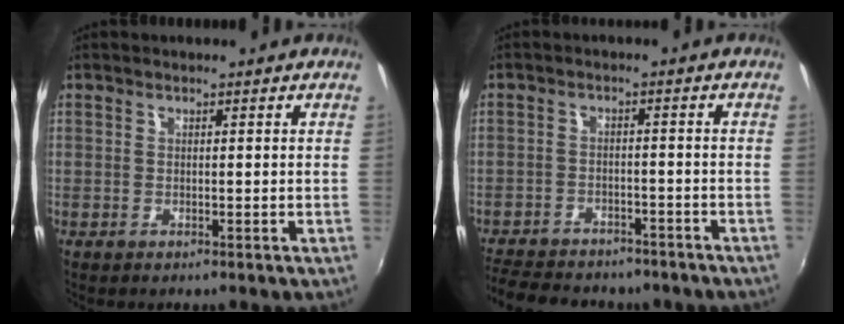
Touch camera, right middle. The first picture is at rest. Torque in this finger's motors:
{"motor_torque": [1.01, -1.13, 0.34, 0.13]}